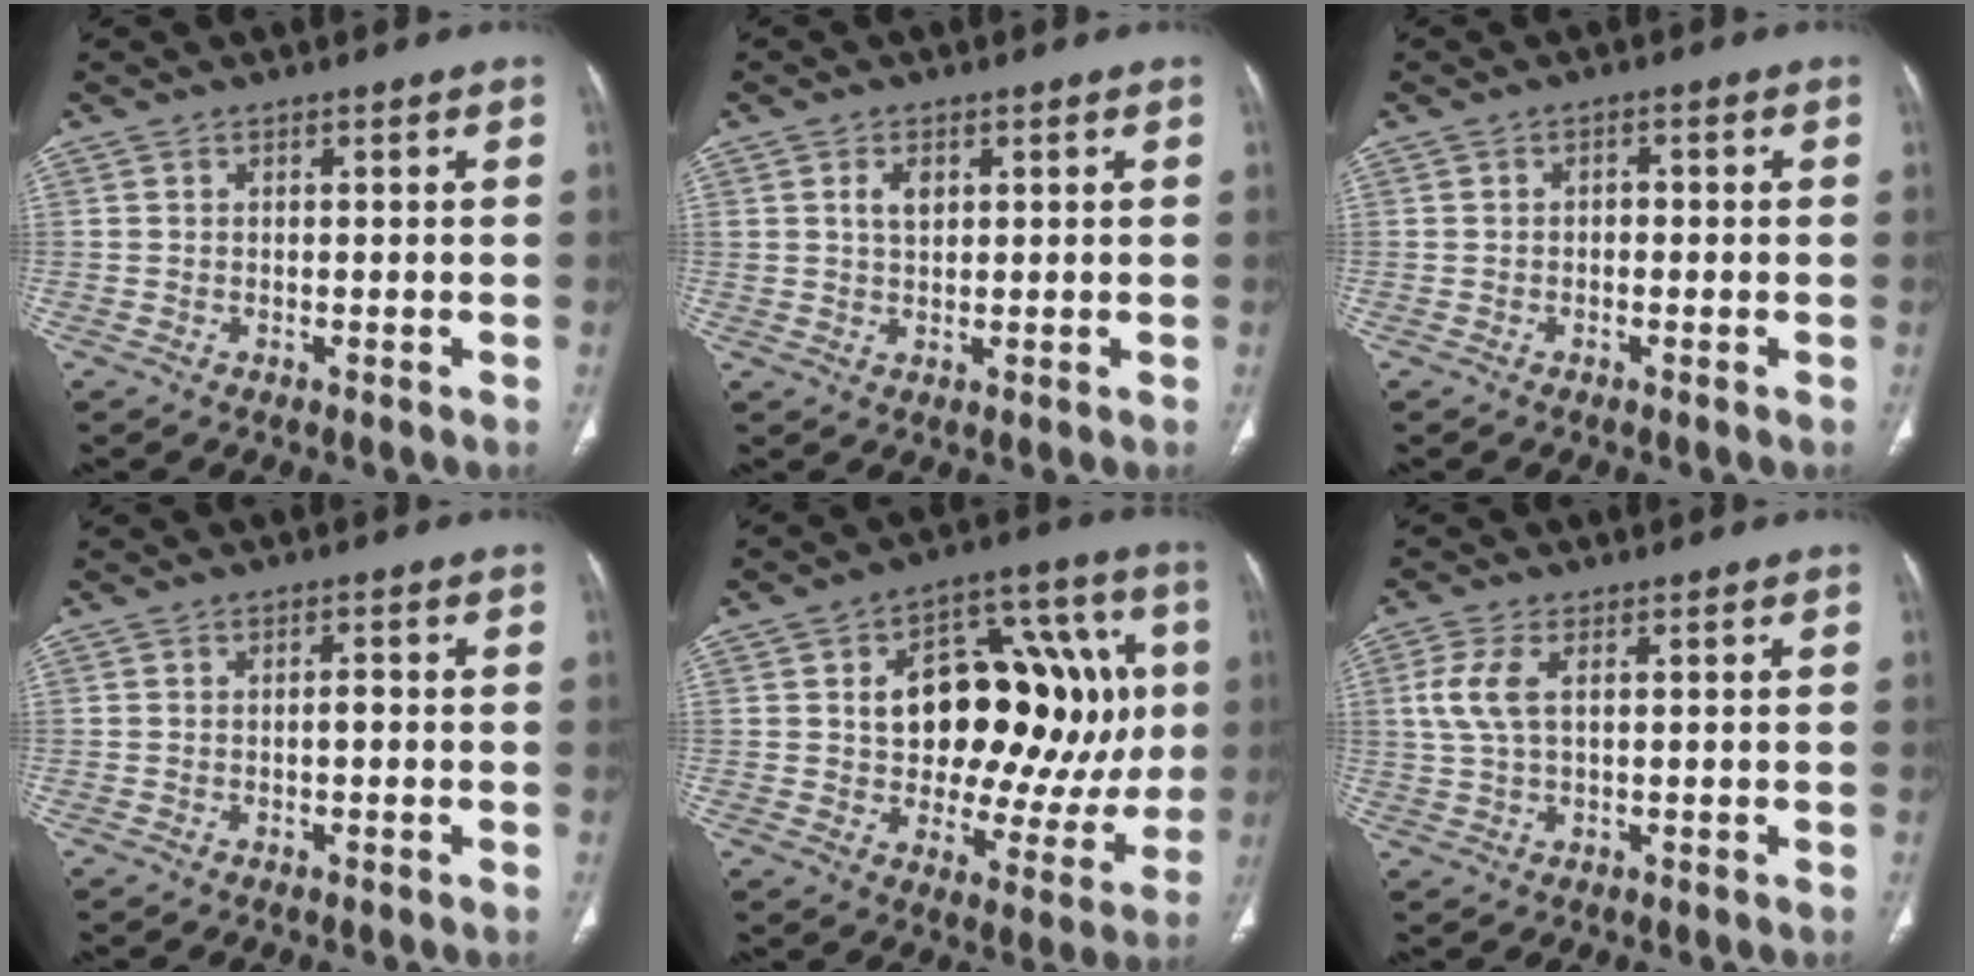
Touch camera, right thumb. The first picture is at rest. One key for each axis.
{"total": 3.1, "fx": 1.2, "fy": 1.8, "fz": 2.1, "tx": -0.032, "ty": -0.004, "tz": 0.024}
{"total": 1.2, "fx": -0.2, "fy": 0.9, "fz": 0.8, "tx": -0.009, "ty": 0.007, "tz": -0.004}
{"total": 1.2, "fx": -0.3, "fy": 0.5, "fz": 1.0, "tx": -0.016, "ty": 0.003, "tz": -0.006}
{"total": 25.6, "fx": 3.4, "fy": 14.6, "fz": 20.8, "tx": -0.241, "ty": 0.022, "tz": 0.060}
{"total": 5.7, "fx": 1.4, "fy": 2.6, "fz": 4.9, "tx": -0.127, "ty": 0.006, "tz": 0.031}